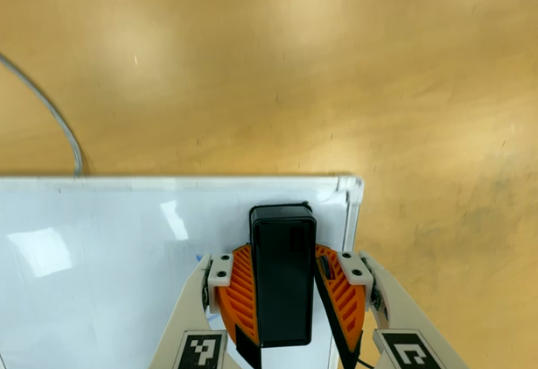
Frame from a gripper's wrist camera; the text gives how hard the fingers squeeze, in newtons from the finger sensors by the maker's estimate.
{"total": 10.7, "left": 11.9, "right": 9.4}